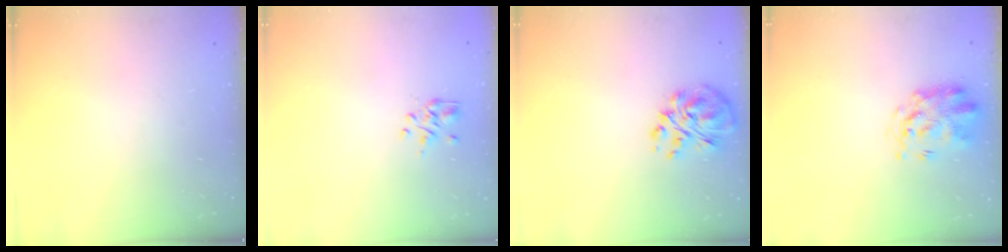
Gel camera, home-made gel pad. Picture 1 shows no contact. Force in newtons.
{"total": 1.9, "press": 1.7, "slide": 0.9}
{"total": 8.6, "press": 8.3, "slide": 2.5}
{"total": 3.8, "press": 3.7, "slide": 0.7}